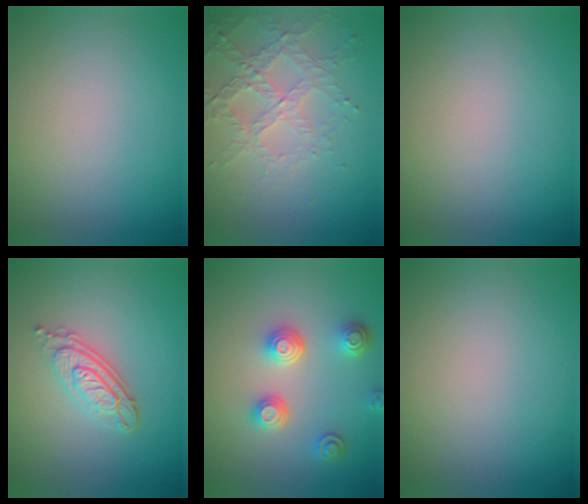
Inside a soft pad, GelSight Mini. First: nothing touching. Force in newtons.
{"total": 3.1, "press": 2.9, "slide": 1.1}
{"total": 0.0}
{"total": 4.1, "press": 3.0, "slide": 2.7}
{"total": 3.9, "press": 3.2, "slide": 2.2}
{"total": 0.0}